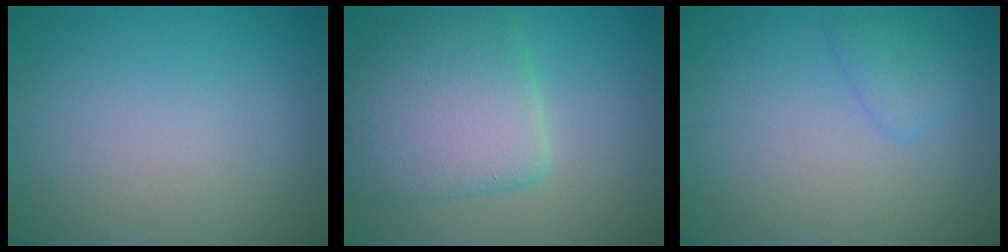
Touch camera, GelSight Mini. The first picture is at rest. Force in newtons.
{"total": 7.7, "press": 7.7, "slide": 0.4}
{"total": 1.8, "press": 1.8, "slide": 0.1}